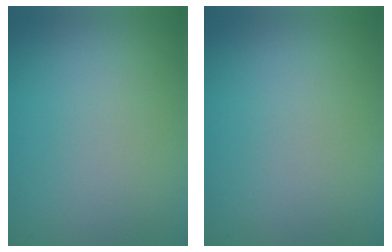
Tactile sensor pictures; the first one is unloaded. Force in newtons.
{"total": 0.0}